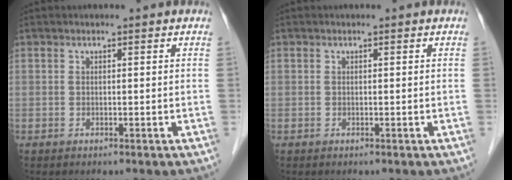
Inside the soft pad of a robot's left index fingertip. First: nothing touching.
{"total": 0.0}